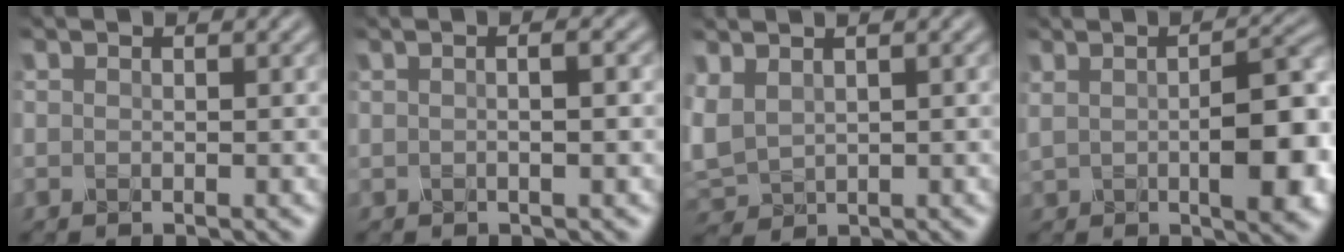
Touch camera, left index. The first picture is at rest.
{"total": 2.7, "force": [0.6, 1.2, 2.3], "torque": [-0.007, 0.009, -0.014]}
{"total": 3.2, "force": [1.0, 2.2, 2.2], "torque": [-0.069, 0.001, 0.022]}
{"total": 7.2, "force": [-0.1, 2.2, 6.9], "torque": [-0.102, -0.001, 0.003]}